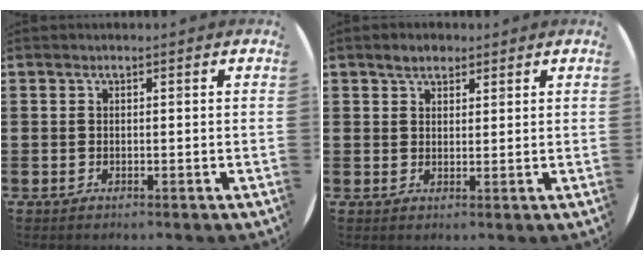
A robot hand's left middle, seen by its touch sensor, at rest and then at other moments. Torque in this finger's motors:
{"motor_torque": [0.28, -0.26, 0.04, 0.04]}